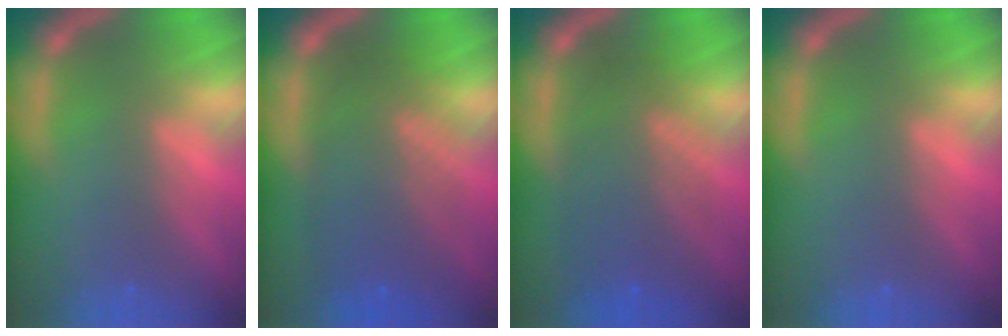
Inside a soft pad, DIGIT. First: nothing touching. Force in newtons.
{"total": 8.5}
{"total": 8.0}
{"total": 0.0}